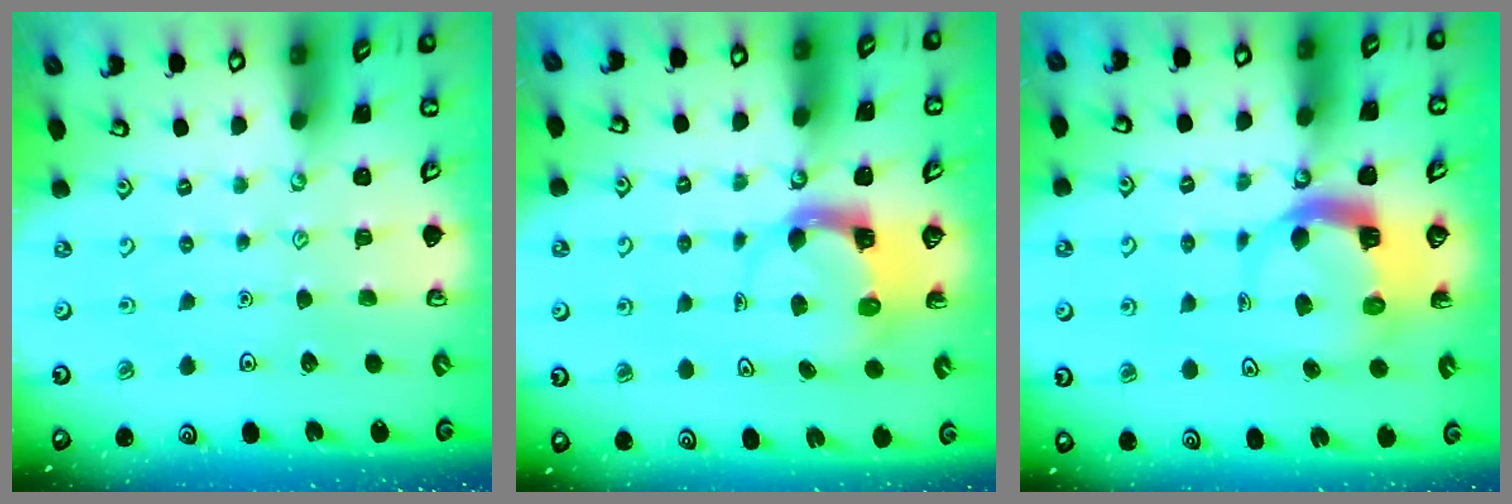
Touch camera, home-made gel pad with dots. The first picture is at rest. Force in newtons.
{"total": 3.6, "press": 3.5, "slide": 0.5}
{"total": 5.3, "press": 5.3, "slide": 0.7}